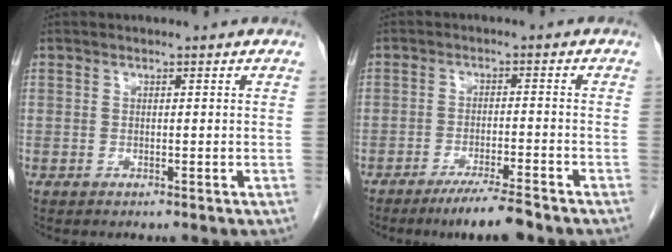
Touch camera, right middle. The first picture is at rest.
{"total": 6.1, "force": [-4.8, 0.0, 3.7], "torque": [-0.061, -0.015, -0.083]}